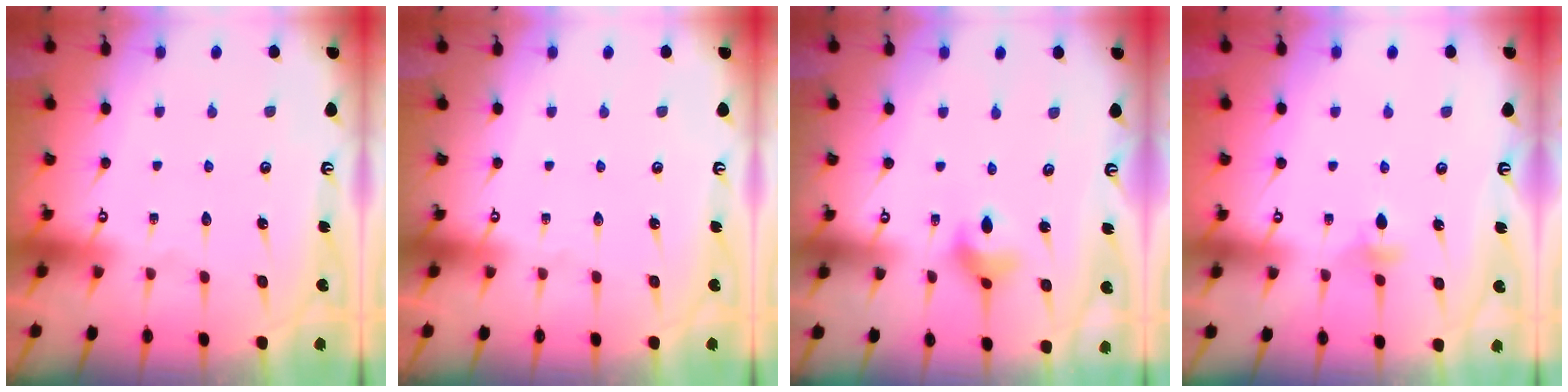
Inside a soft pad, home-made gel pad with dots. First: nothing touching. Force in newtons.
{"total": 0.0}
{"total": 4.5, "press": 4.5, "slide": 0.5}
{"total": 3.8, "press": 3.7, "slide": 0.9}